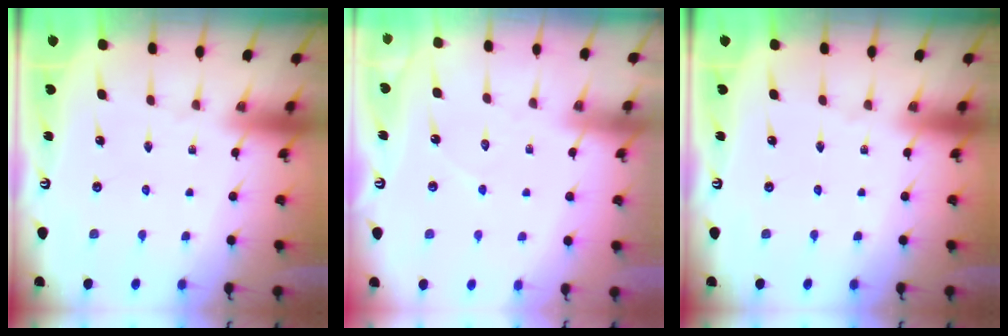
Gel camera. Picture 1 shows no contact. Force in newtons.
{"total": 4.0, "press": 4.0, "slide": 0.3}
{"total": 0.0}